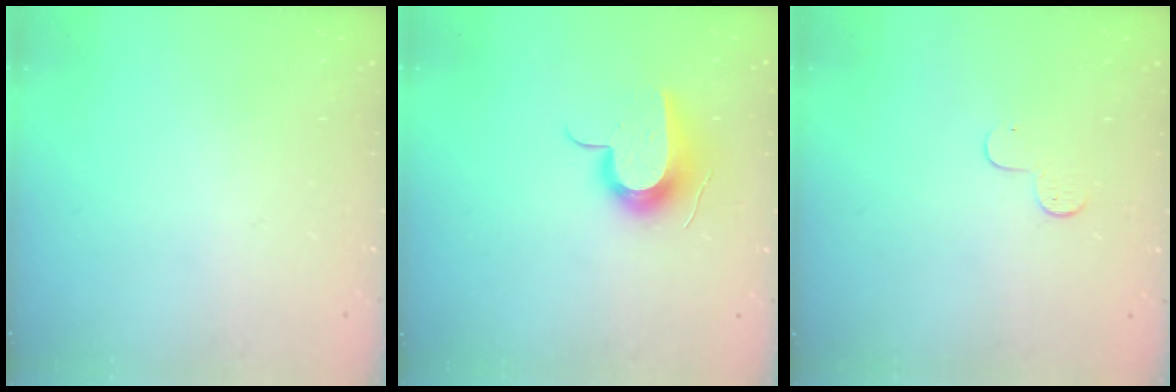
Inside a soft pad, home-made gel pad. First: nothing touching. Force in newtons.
{"total": 11.7, "press": 11.6, "slide": 0.6}
{"total": 4.6, "press": 4.6, "slide": 0.4}